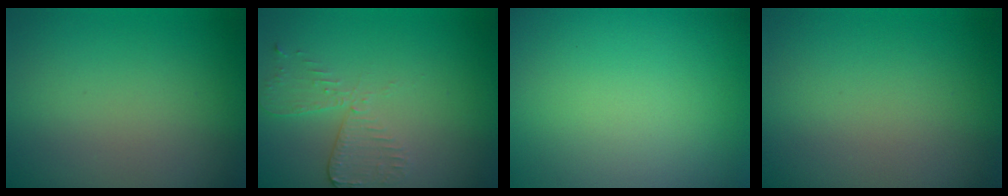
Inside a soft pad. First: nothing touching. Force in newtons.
{"total": 2.7, "press": 2.4, "slide": 1.2}
{"total": 0.0}
{"total": 0.0}